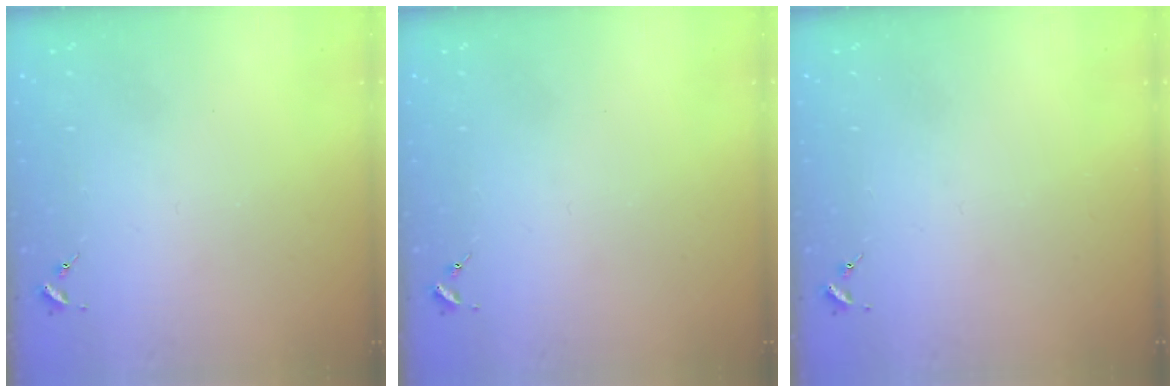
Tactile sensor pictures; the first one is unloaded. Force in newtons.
{"total": 0.0}
{"total": 0.0}